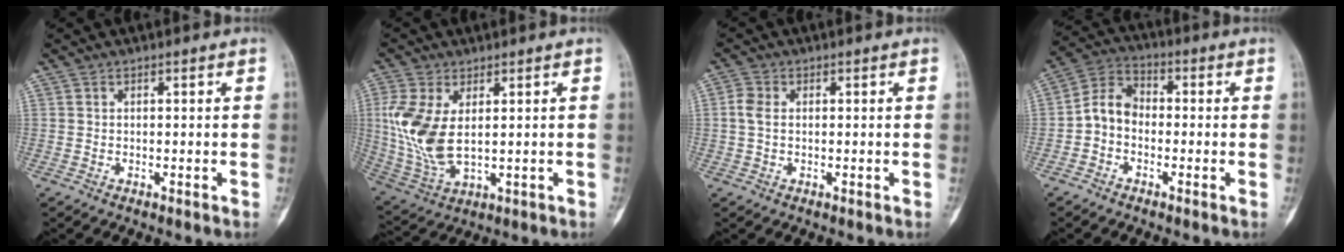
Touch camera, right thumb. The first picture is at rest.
{"total": 11.8, "force": [1.5, 6.2, 9.9], "torque": [-0.223, -0.008, 0.045]}
{"total": 2.9, "force": [0.2, 2.0, 2.1], "torque": [-0.047, 0.006, -0.004]}
{"total": 6.7, "force": [-1.5, 5.1, 4.0], "torque": [-0.059, 0.031, -0.047]}